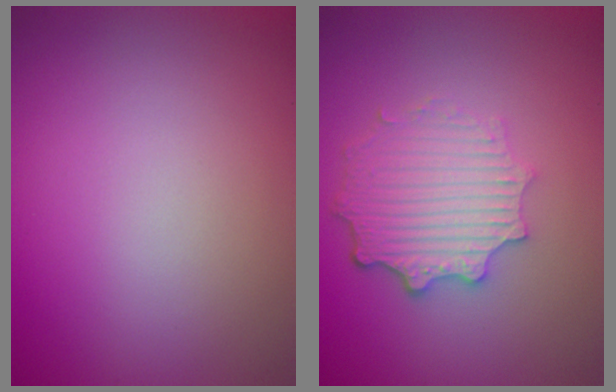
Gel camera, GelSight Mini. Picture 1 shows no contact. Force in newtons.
{"total": 4.5, "press": 3.6, "slide": 2.7}